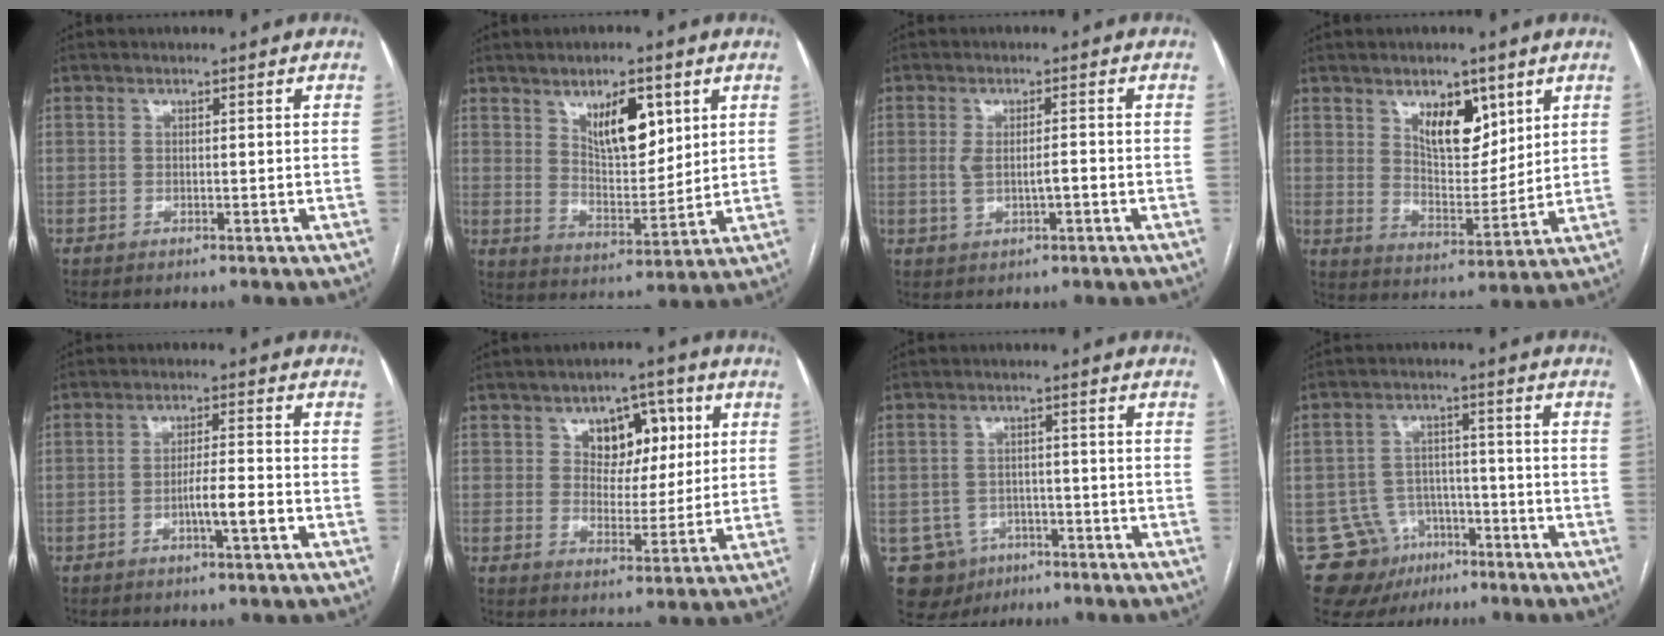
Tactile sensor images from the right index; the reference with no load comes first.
{"total": 9.1, "force": [4.5, 3.6, 7.0], "torque": [-0.115, -0.002, 0.084]}
{"total": 3.7, "force": [-0.5, 1.2, 3.5], "torque": [-0.069, 0.006, -0.003]}
{"total": 8.9, "force": [4.9, 4.3, 6.1], "torque": [-0.094, -0.005, 0.088]}
{"total": 4.7, "force": [-1.9, 0.2, 4.3], "torque": [-0.070, -0.001, -0.033]}
{"total": 8.4, "force": [3.2, 5.8, 5.2], "torque": [-0.059, 0.020, 0.052]}
{"total": 7.5, "force": [-3.6, 6.5, 1.0], "torque": [-0.021, 0.008, -0.044]}
{"total": 11.2, "force": [-6.4, 8.9, 1.9], "torque": [-0.037, 0.038, -0.090]}